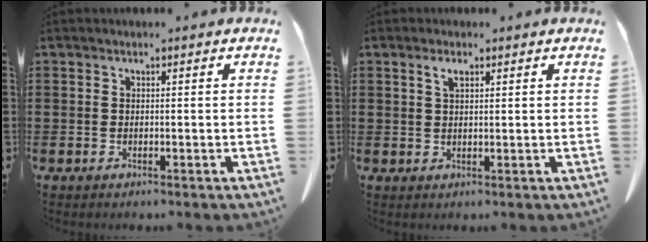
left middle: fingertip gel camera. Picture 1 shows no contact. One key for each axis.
{"total": 2.0, "fx": 1.0, "fy": 0.7, "fz": 1.6, "tx": -0.027, "ty": 0.001, "tz": 0.015}